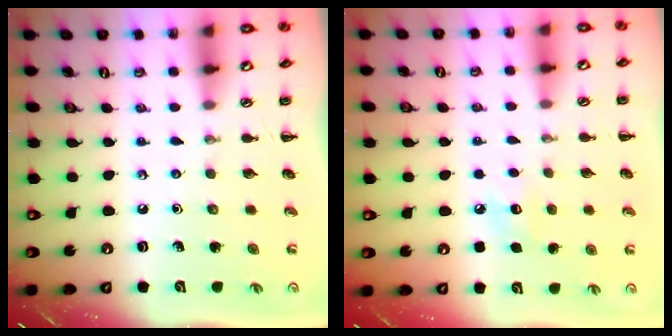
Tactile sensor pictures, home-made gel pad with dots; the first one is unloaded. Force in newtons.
{"total": 6.8, "press": 6.7, "slide": 1.4}